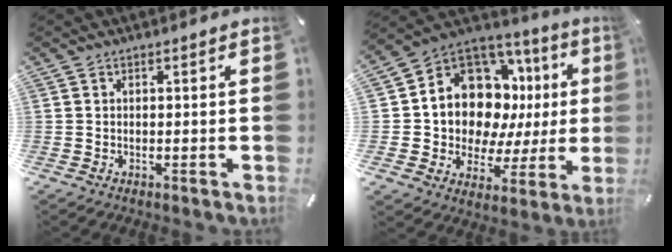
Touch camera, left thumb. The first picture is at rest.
{"total": 13.8, "force": [5.2, 10.5, 7.3], "torque": [-0.124, -0.061, 0.101]}